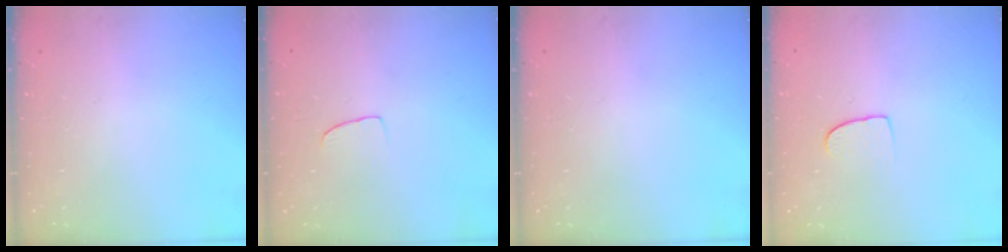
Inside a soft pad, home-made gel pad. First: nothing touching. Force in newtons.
{"total": 4.2, "press": 4.2, "slide": 0.3}
{"total": 0.0}
{"total": 7.3, "press": 7.2, "slide": 0.5}